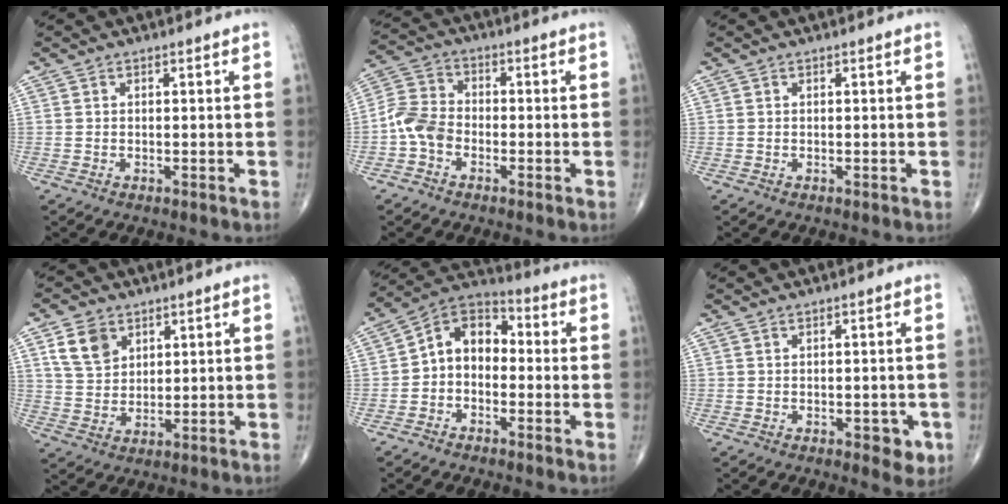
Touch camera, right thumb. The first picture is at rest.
{"total": 7.0, "force": [-2.5, 5.1, 4.1], "torque": [-0.076, 0.023, -0.061]}
{"total": 0.0}
{"total": 7.4, "force": [3.6, 5.2, 3.7], "torque": [-0.051, -0.014, 0.073]}
{"total": 9.2, "force": [-1.0, 6.7, 6.2], "torque": [-0.074, 0.039, -0.040]}
{"total": 3.7, "force": [-1.0, 1.9, 3.0], "torque": [-0.016, -0.002, -0.009]}